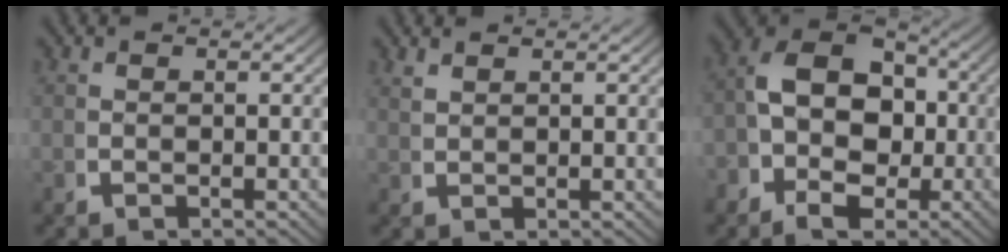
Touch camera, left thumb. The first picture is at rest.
{"total": 1.5, "force": [1.5, -0.2, 0.3], "torque": [-0.002, 0.005, 0.035]}
{"total": 9.6, "force": [0.2, 7.1, 6.4], "torque": [-0.121, -0.023, -0.002]}